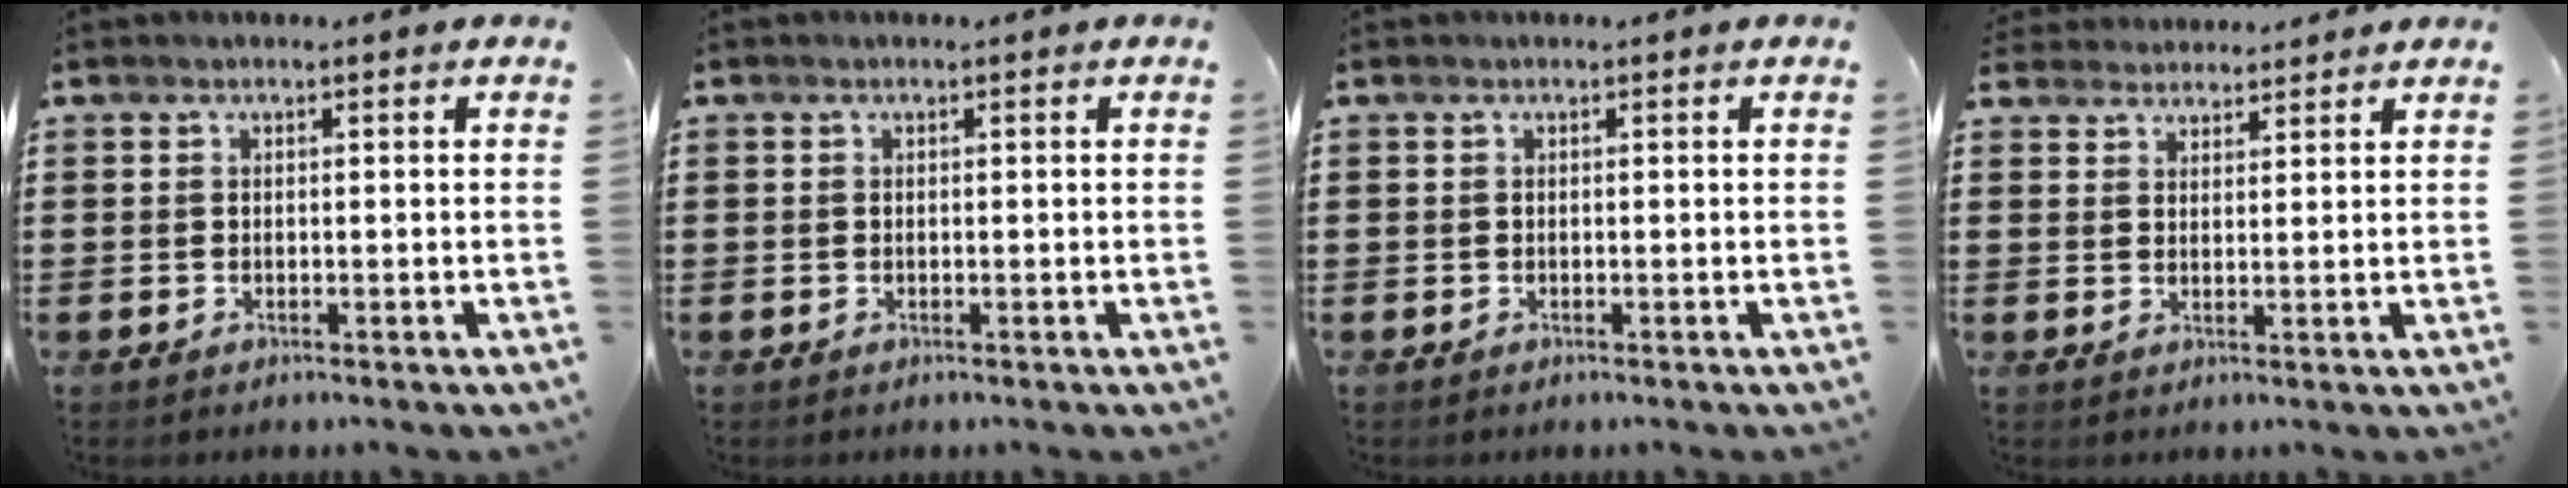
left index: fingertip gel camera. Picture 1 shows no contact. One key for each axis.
{"total": 0.0}
{"total": 0.0}
{"total": 2.7, "fx": 2.7, "fy": 0.2, "fz": -0.3, "tx": -0.003, "ty": -0.006, "tz": 0.051}